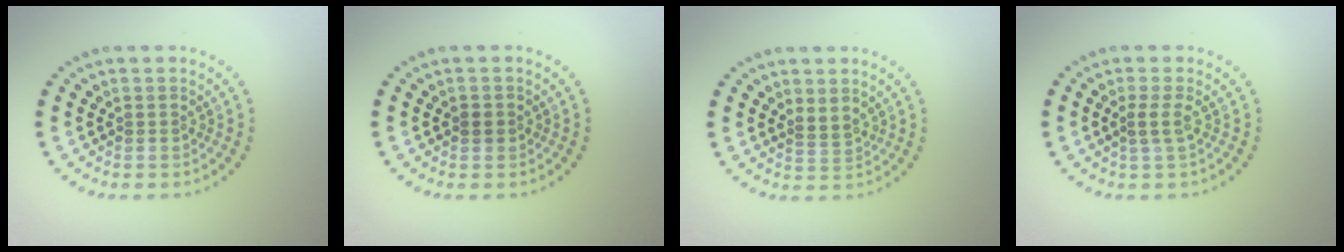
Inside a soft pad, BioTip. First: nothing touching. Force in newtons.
{"total": 0.9, "press": 0.8, "slide": 0.3}
{"total": 1.1, "press": 0.9, "slide": 0.7}
{"total": 1.4, "press": 1.0, "slide": 1.0}